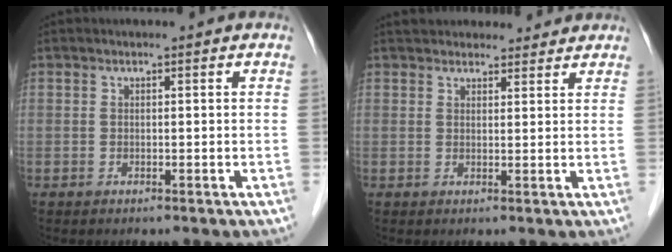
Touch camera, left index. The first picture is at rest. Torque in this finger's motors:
{"motor_torque": [-0.25, -0.97, 0.30, 0.05]}